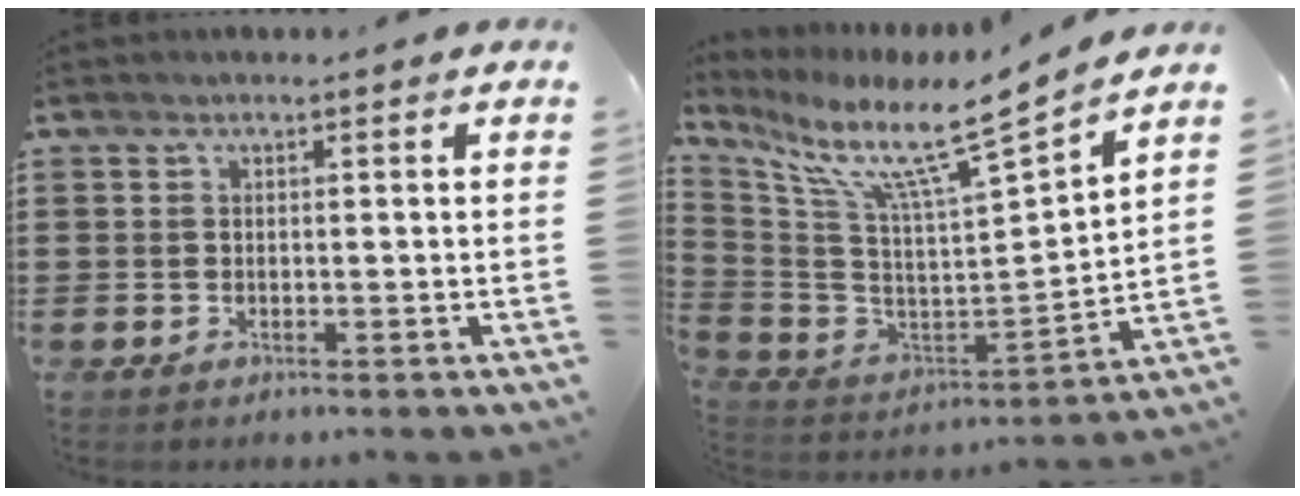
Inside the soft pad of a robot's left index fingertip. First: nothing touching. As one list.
[{"total": 10.3, "force": [7.7, 0.5, 6.8], "torque": [-0.155, -0.065, 0.116]}]